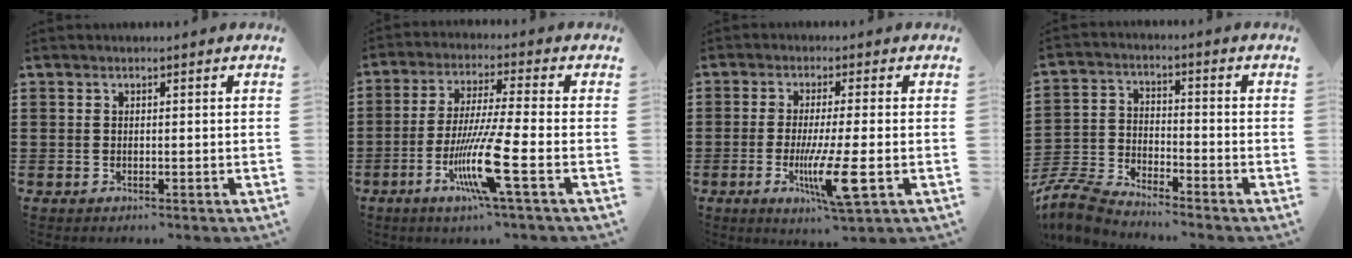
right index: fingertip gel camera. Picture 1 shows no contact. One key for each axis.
{"total": 11.5, "fx": -4.5, "fy": 0.2, "fz": 10.6, "tx": -0.215, "ty": -0.017, "tz": -0.088}
{"total": 8.1, "fx": -2.3, "fy": 0.5, "fz": 7.7, "tx": -0.153, "ty": -0.025, "tz": -0.043}
{"total": 6.4, "fx": -6.2, "fy": 0.5, "fz": 1.5, "tx": -0.055, "ty": -0.004, "tz": -0.130}